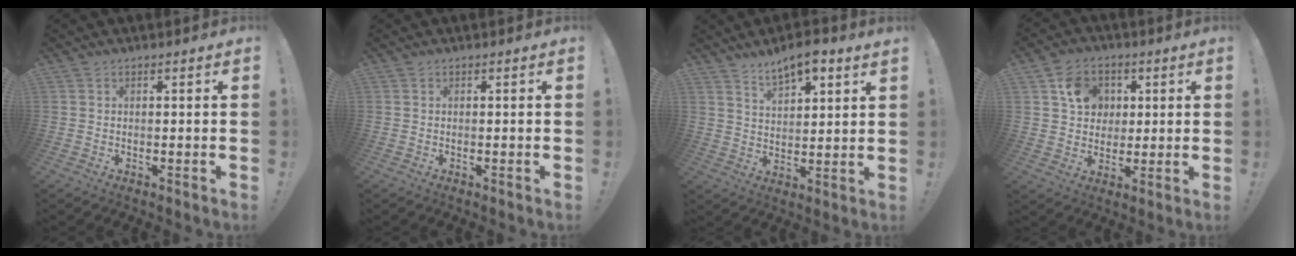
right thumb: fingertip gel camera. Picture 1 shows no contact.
{"total": 0.0}
{"total": 7.6, "force": [5.9, 2.4, 4.1], "torque": [-0.062, -0.034, 0.105]}
{"total": 10.8, "force": [3.6, 9.2, 4.4], "torque": [-0.055, -0.008, 0.074]}